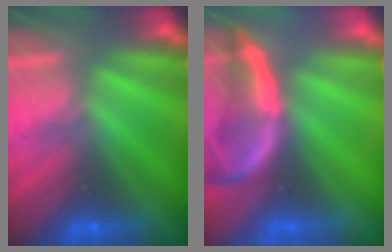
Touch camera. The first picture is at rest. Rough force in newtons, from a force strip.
{"total": 2.0}